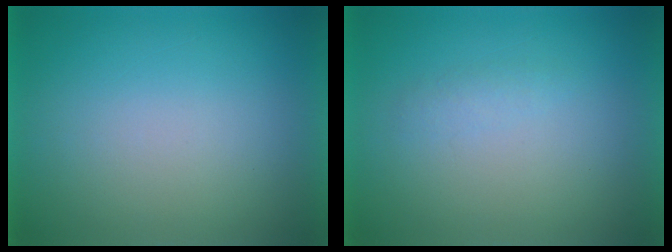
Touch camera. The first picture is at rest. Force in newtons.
{"total": 1.3}